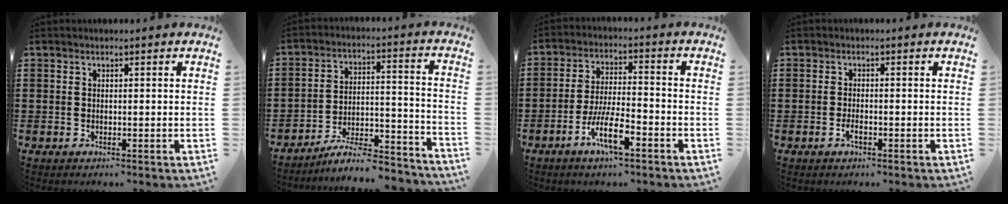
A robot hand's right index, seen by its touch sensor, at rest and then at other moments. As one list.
[{"total": 7.8, "force": [-6.8, 1.3, 3.5], "torque": [-0.053, 0.005, -0.130]}, {"total": 8.2, "force": [-4.2, 2.1, 6.7], "torque": [-0.149, -0.007, -0.083]}, {"total": 1.6, "force": [-0.8, 0.5, 1.2], "torque": [-0.025, -0.003, -0.014]}]